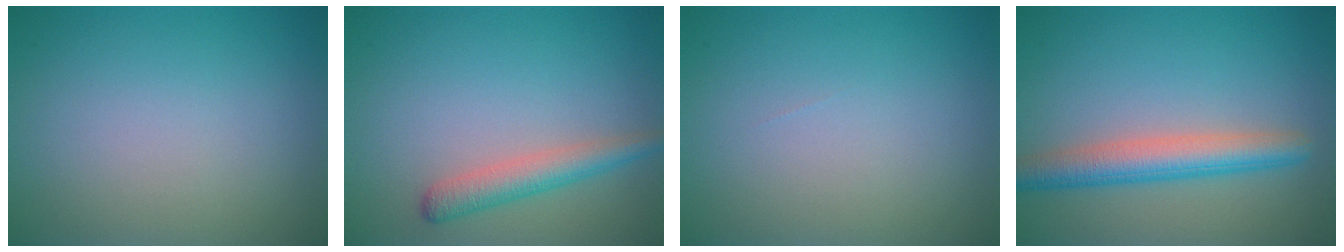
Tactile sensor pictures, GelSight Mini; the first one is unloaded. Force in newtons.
{"total": 2.8, "press": 2.8, "slide": 0.2}
{"total": 0.0}
{"total": 4.5, "press": 4.5, "slide": 0.1}